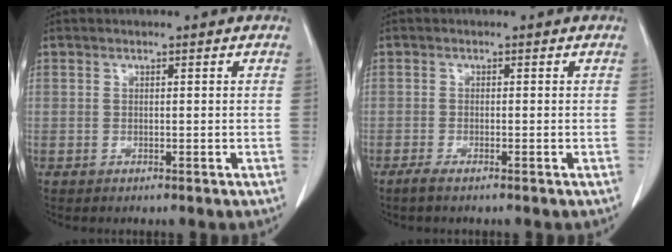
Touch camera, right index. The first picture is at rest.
{"total": 1.5, "force": [-1.1, 0.0, 1.0], "torque": [-0.023, -0.005, -0.023]}